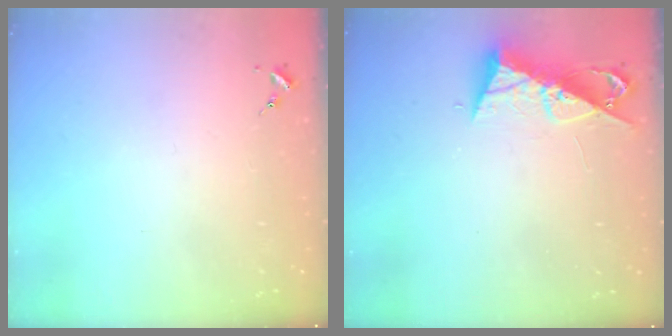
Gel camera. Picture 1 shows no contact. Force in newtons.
{"total": 9.2, "press": 9.2, "slide": 0.6}